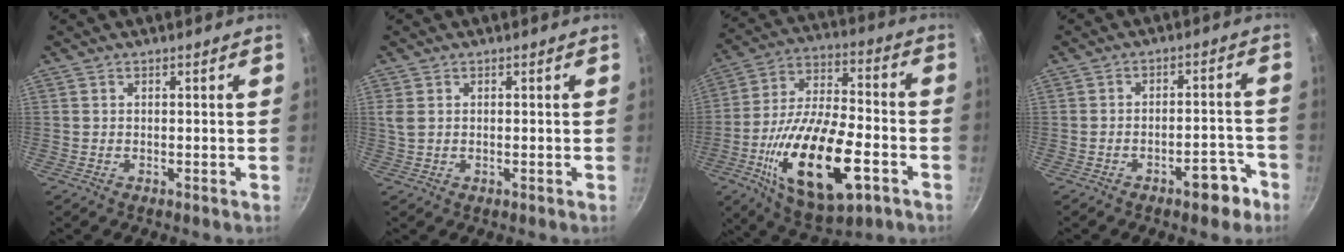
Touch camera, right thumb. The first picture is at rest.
{"total": 1.8, "force": [0.3, 1.0, 1.4], "torque": [-0.028, -0.001, 0.008]}
{"total": 24.5, "force": [-8.6, 10.9, 20.2], "torque": [-0.344, 0.022, -0.140]}
{"total": 6.8, "force": [-4.3, 2.7, 4.5], "torque": [-0.037, 0.044, -0.048]}